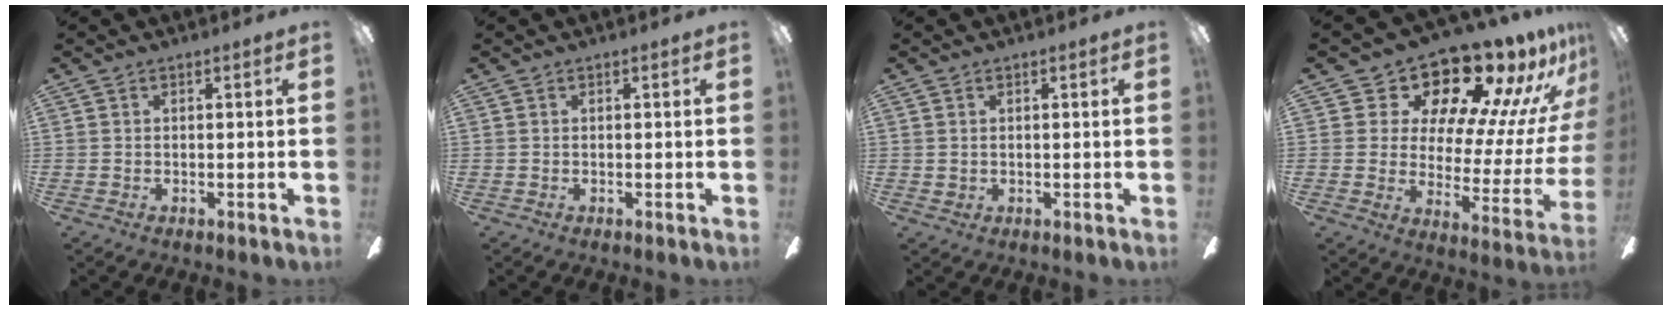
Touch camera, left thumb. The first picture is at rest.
{"total": 0.0}
{"total": 1.0, "force": [0.8, 0.7, 0.0], "torque": [0.000, 0.002, 0.015]}
{"total": 18.8, "force": [15.4, 7.4, 7.8], "torque": [-0.125, -0.127, 0.263]}